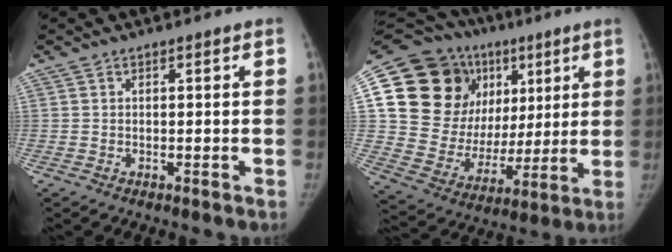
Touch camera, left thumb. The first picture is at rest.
{"total": 26.2, "force": [8.9, 20.2, 14.2], "torque": [-0.188, 0.033, 0.169]}